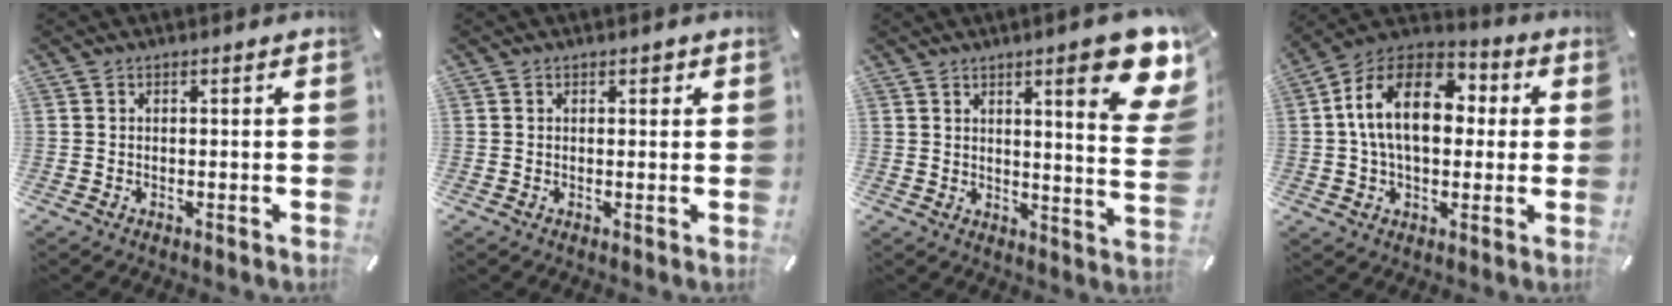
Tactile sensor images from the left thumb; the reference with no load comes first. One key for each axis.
{"total": 1.0, "fx": 0.4, "fy": 0.7, "fz": 0.5, "tx": -0.002, "ty": 0.001, "tz": 0.006}
{"total": 15.2, "fx": 8.2, "fy": 3.3, "fz": 12.3, "tx": -0.162, "ty": -0.052, "tz": 0.125}
{"total": 16.6, "fx": 2.3, "fy": 10.9, "fz": 12.3, "tx": -0.240, "ty": 0.008, "tz": 0.036}